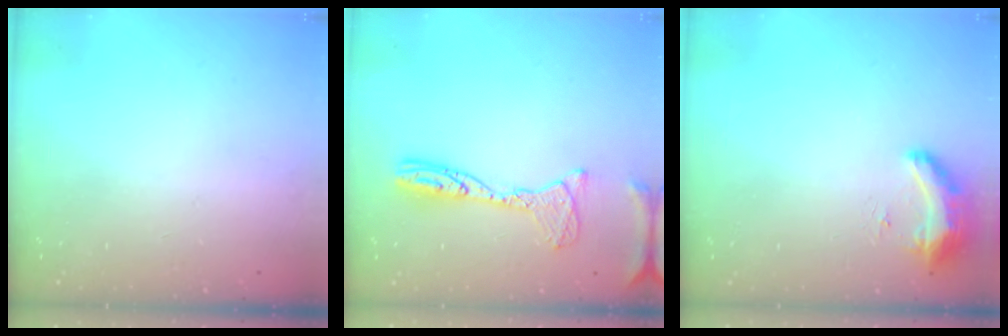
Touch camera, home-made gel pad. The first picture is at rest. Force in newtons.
{"total": 13.7, "press": 13.7, "slide": 1.3}
{"total": 16.1, "press": 10.6, "slide": 12.1}